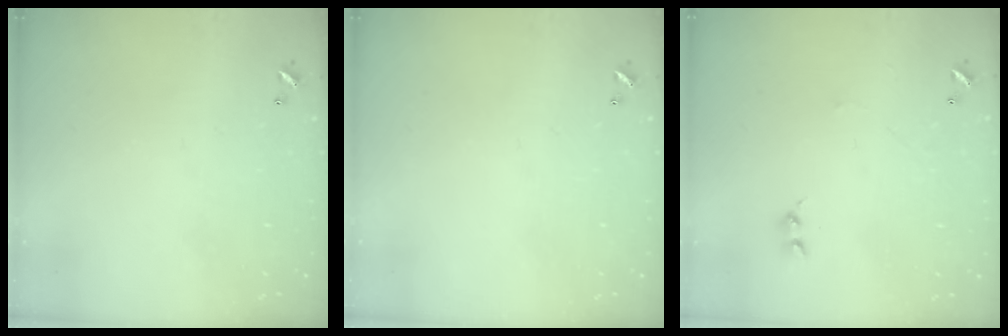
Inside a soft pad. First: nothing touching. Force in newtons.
{"total": 0.0}
{"total": 0.8, "press": 0.7, "slide": 0.5}